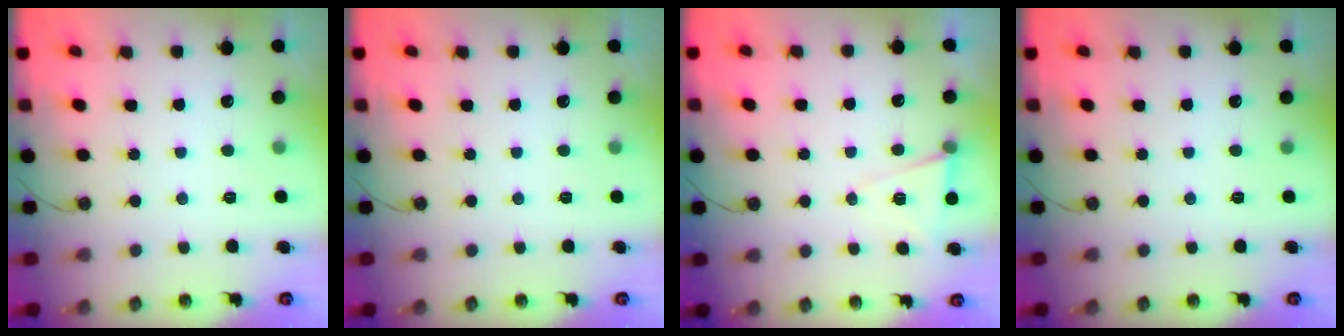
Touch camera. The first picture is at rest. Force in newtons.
{"total": 0.0}
{"total": 7.7, "press": 6.0, "slide": 4.8}
{"total": 0.0}